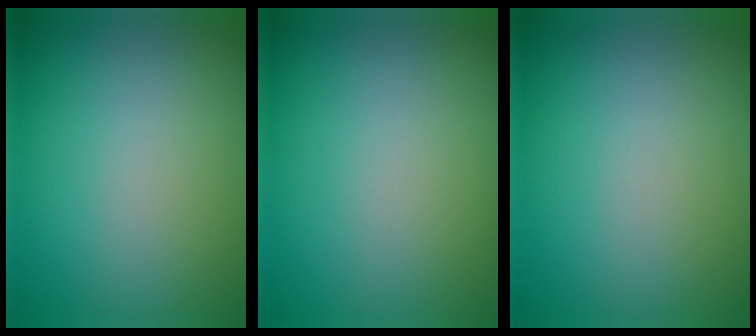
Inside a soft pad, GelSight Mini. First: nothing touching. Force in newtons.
{"total": 0.0}
{"total": 0.0}